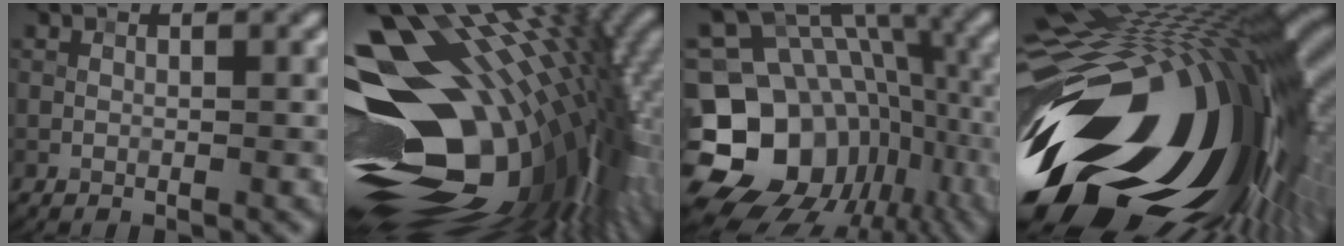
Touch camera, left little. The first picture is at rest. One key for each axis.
{"total": 19.4, "fx": -0.4, "fy": 10.9, "fz": 16.0, "tx": -0.249, "ty": 0.029, "tz": -0.014}
{"total": 18.9, "fx": -6.6, "fy": 15.3, "fz": 8.9, "tx": -0.168, "ty": -0.007, "tz": -0.098}
{"total": 20.4, "fx": -3.6, "fy": 11.8, "fz": 16.3, "tx": -0.312, "ty": -0.051, "tz": -0.056}